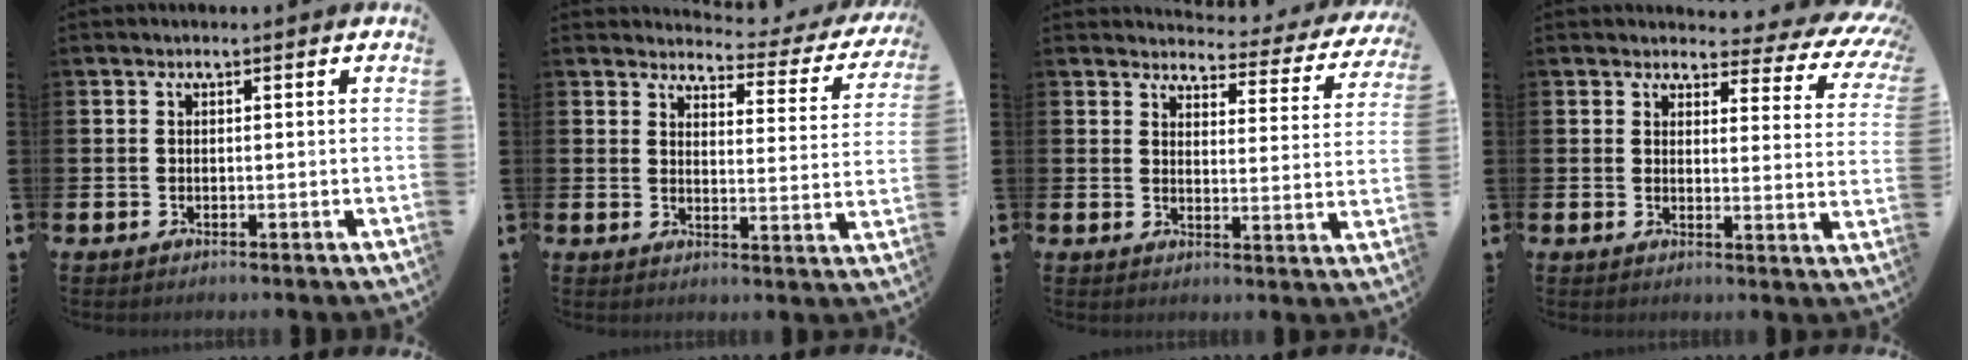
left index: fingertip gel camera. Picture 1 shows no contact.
{"total": 3.0, "force": [2.7, 1.1, 0.8], "torque": [-0.028, -0.028, 0.038]}
{"total": 3.0, "force": [2.8, 0.9, 0.5], "torque": [-0.023, -0.028, 0.043]}
{"total": 3.3, "force": [2.7, 1.5, 1.2], "torque": [-0.020, -0.033, 0.038]}